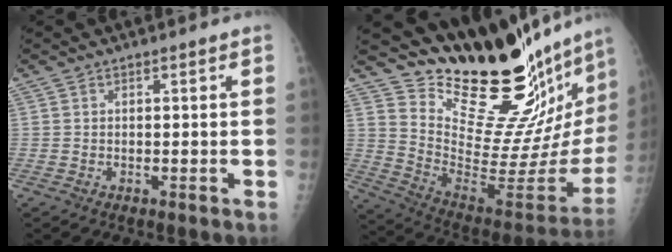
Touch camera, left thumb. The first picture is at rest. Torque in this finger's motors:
{"motor_torque": [0.87, 0.61, 1.39, -1.38, 0.03]}